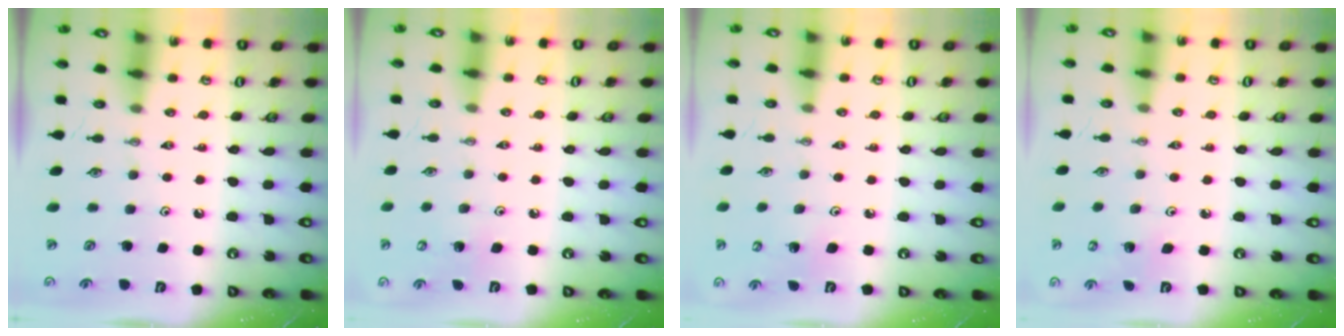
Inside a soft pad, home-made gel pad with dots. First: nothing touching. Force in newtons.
{"total": 4.0, "press": 4.0, "slide": 0.3}
{"total": 4.7, "press": 4.4, "slide": 1.7}
{"total": 3.2, "press": 3.1, "slide": 0.2}